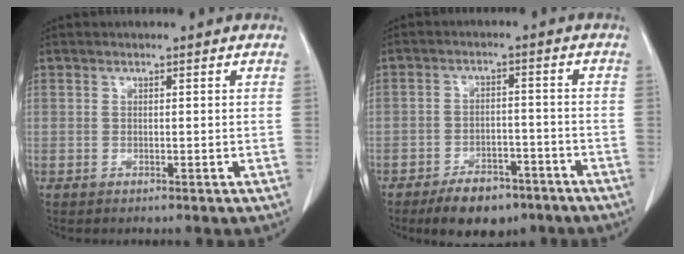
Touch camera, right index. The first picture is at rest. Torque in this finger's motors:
{"motor_torque": [-0.03, -0.11, -0.03, -0.04]}